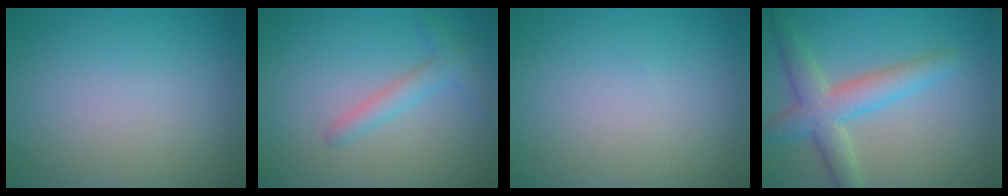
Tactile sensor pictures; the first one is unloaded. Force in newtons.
{"total": 2.2, "press": 2.2, "slide": 0.1}
{"total": 0.0}
{"total": 4.9, "press": 4.9, "slide": 0.2}